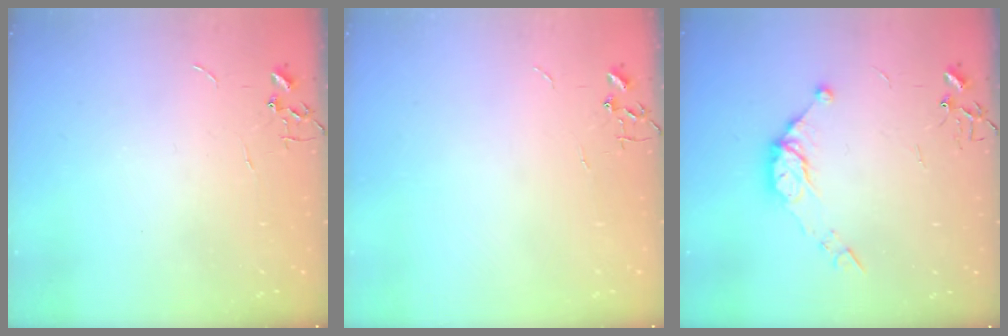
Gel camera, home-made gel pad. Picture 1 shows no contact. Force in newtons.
{"total": 0.0}
{"total": 9.8, "press": 9.8, "slide": 0.9}